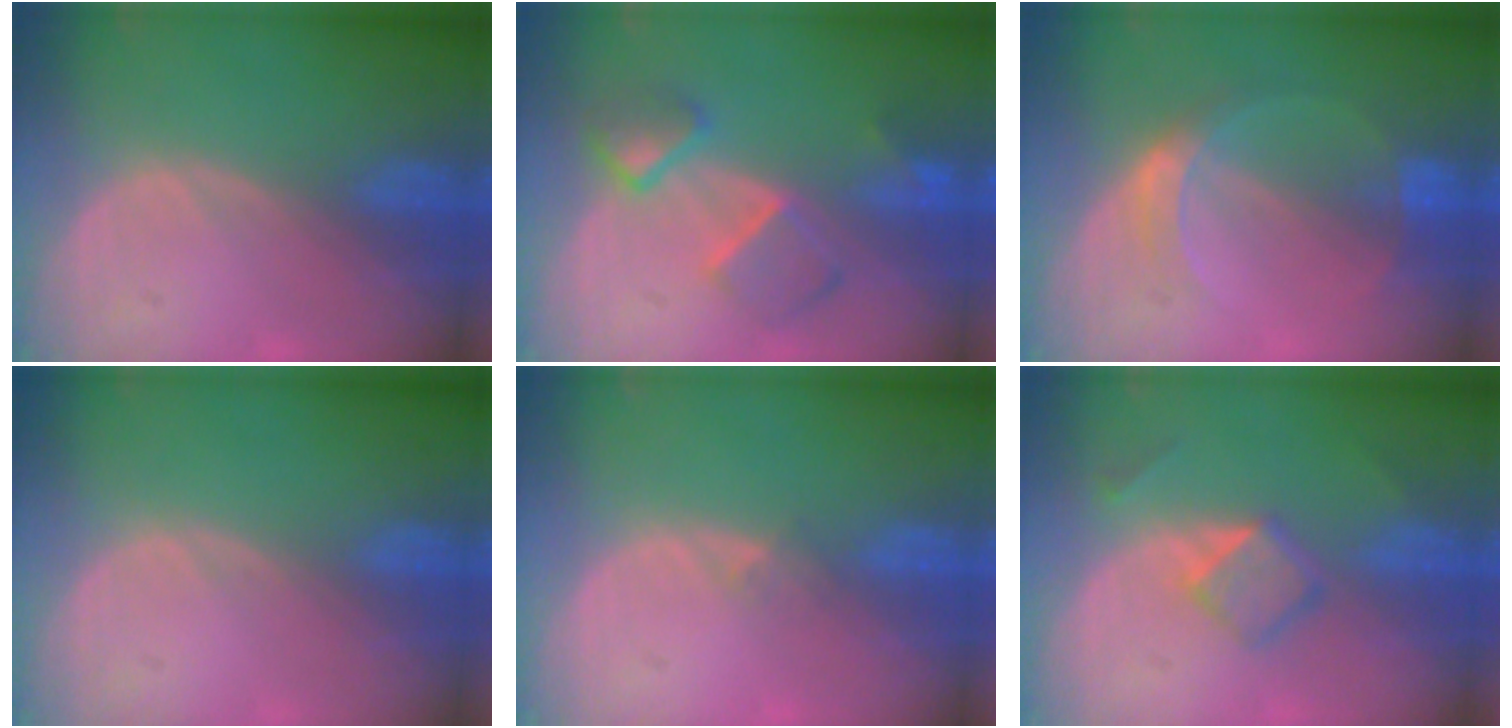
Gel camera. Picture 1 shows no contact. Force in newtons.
{"total": 6.8, "press": 6.6, "slide": 1.2}
{"total": 5.2, "press": 4.7, "slide": 2.0}
{"total": 0.0}
{"total": 1.2, "press": 0.9, "slide": 0.9}
{"total": 4.5, "press": 4.4, "slide": 0.8}